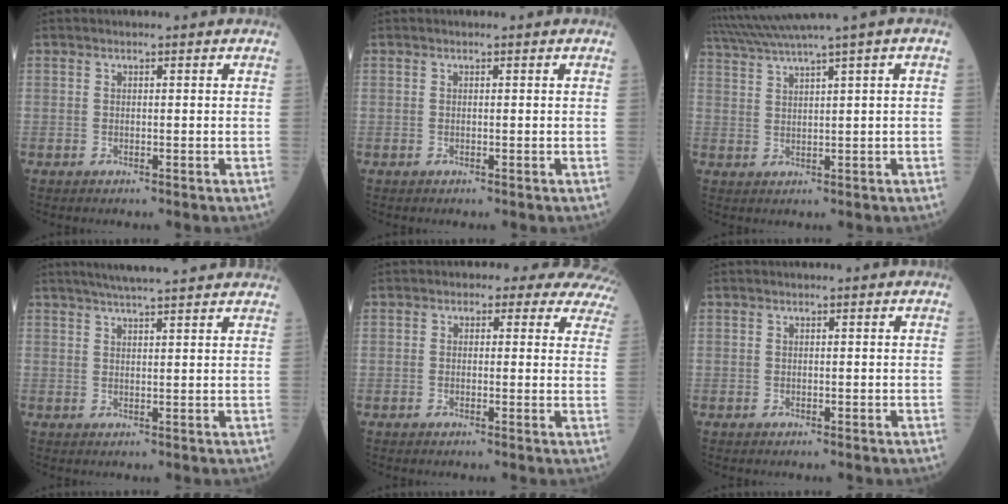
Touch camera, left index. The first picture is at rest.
{"total": 0.0}
{"total": 7.0, "force": [5.3, -2.0, 4.2], "torque": [-0.080, 0.021, 0.098]}
{"total": 12.5, "force": [10.9, 0.7, 6.2], "torque": [-0.095, 0.036, 0.138]}
{"total": 11.0, "force": [9.4, 4.7, 3.2], "torque": [-0.006, 0.011, 0.074]}
{"total": 0.0}